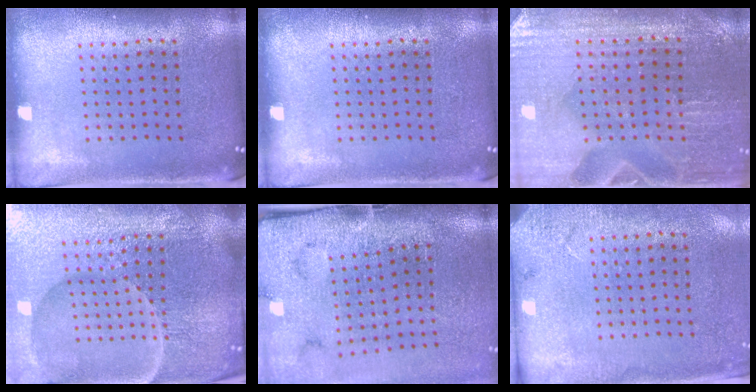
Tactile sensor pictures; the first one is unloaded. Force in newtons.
{"total": 0.0}
{"total": 1.5, "press": 1.4, "slide": 0.2}
{"total": 6.0, "press": 5.5, "slide": 2.4}
{"total": 4.6, "press": 3.6, "slide": 2.9}
{"total": 2.7, "press": 2.3, "slide": 1.3}